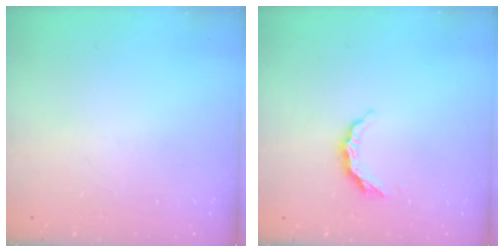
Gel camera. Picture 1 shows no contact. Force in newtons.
{"total": 5.8, "press": 5.8, "slide": 0.6}